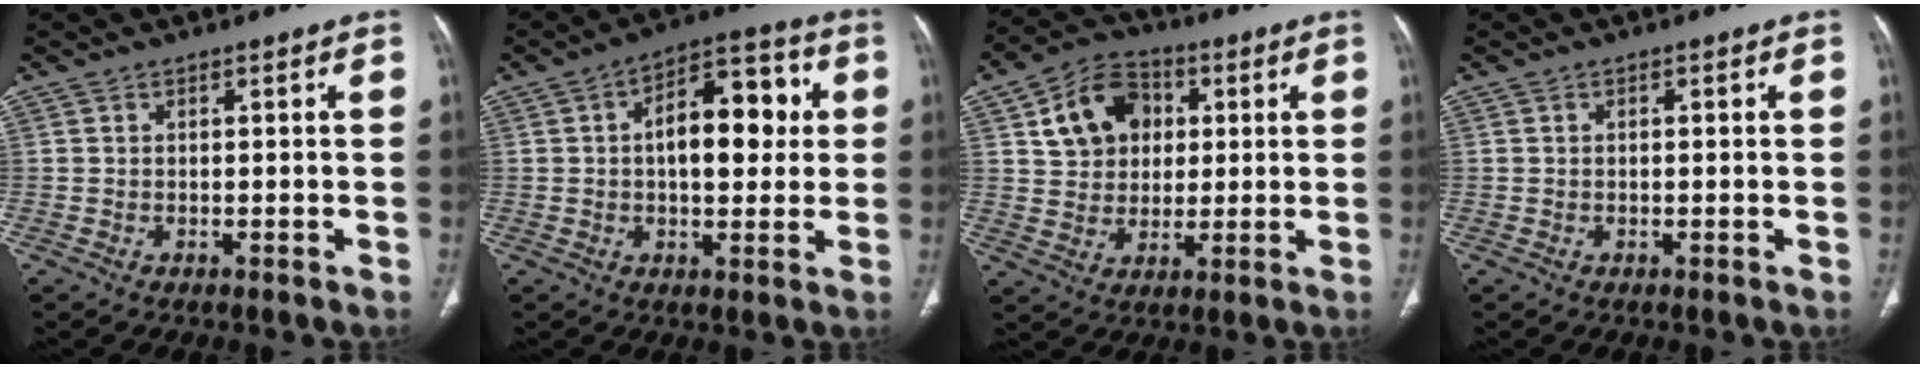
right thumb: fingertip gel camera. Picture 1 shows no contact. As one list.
[{"total": 14.1, "force": [2.0, 7.3, 11.9], "torque": [-0.146, 0.024, 0.023]}, {"total": 12.6, "force": [3.7, 9.9, 6.8], "torque": [-0.084, 0.003, 0.061]}, {"total": 0.5, "force": [0.1, 0.1, 0.5], "torque": [-0.014, 0.002, 0.002]}]